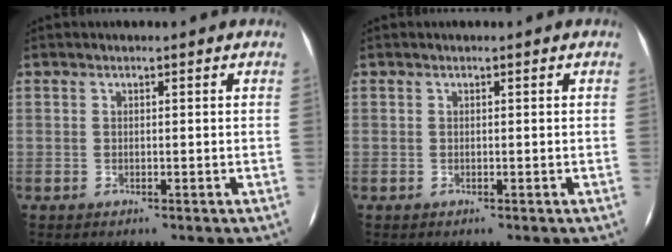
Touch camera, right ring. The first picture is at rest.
{"total": 0.0}